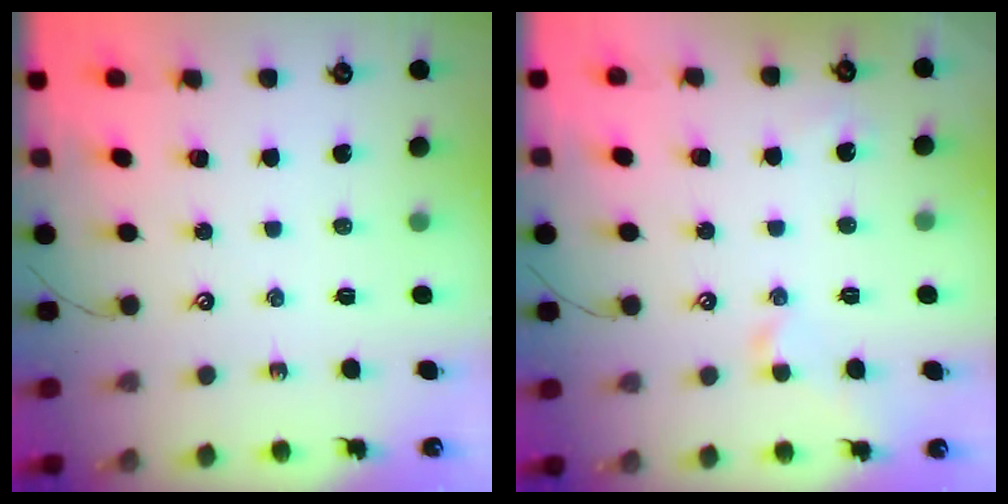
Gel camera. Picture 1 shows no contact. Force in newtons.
{"total": 2.3, "press": 2.2, "slide": 0.6}